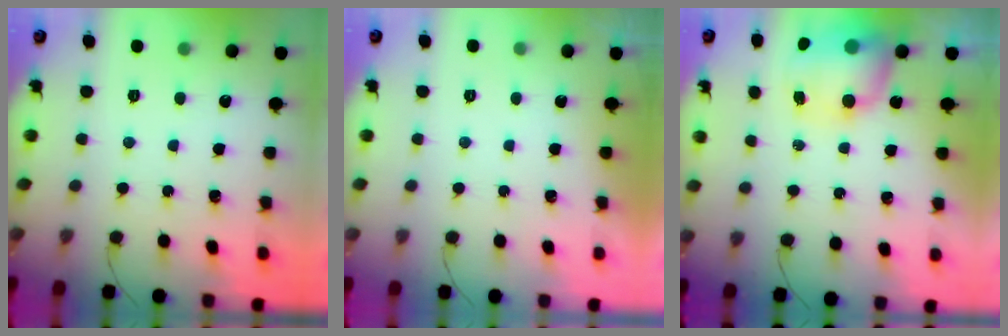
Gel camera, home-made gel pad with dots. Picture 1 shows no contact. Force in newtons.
{"total": 0.0}
{"total": 10.3, "press": 10.0, "slide": 2.6}